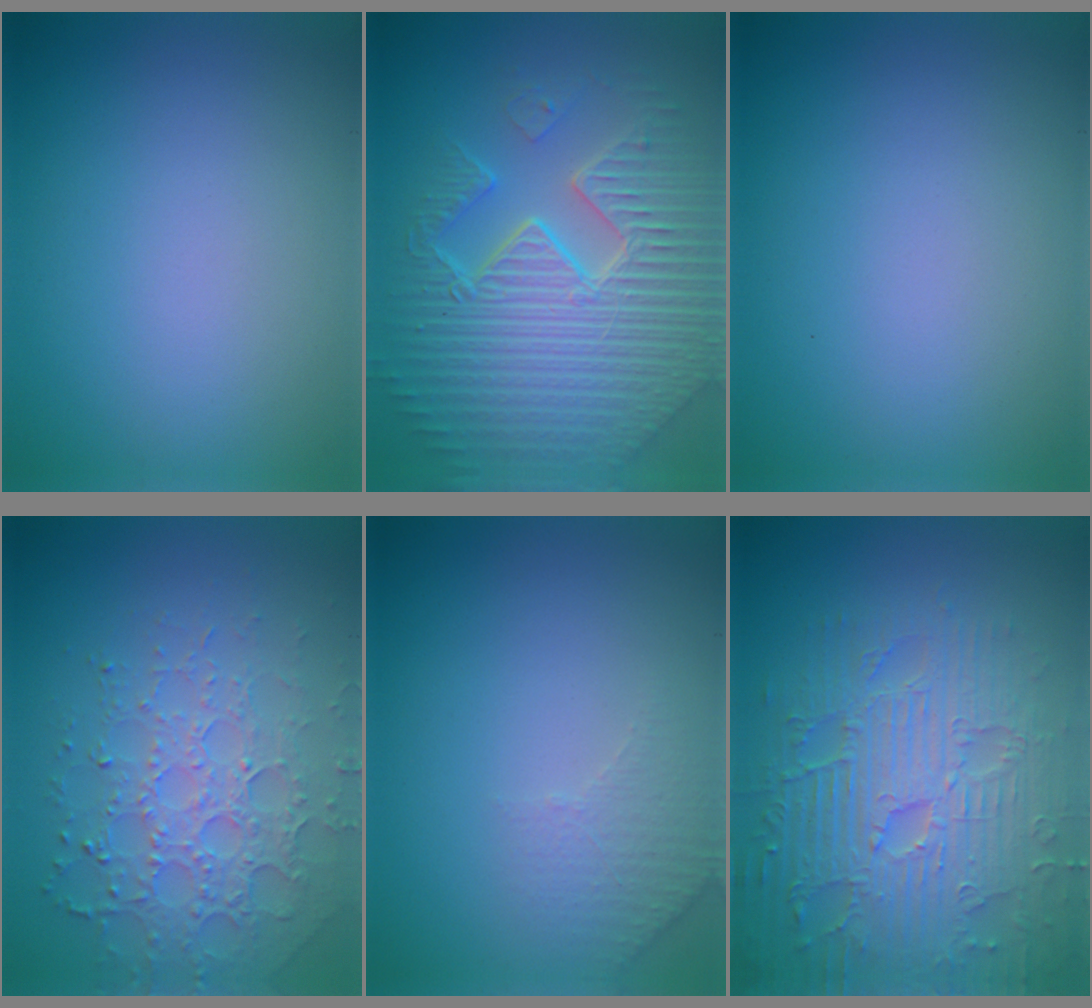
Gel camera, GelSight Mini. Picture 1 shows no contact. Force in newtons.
{"total": 10.8, "press": 6.9, "slide": 8.3}
{"total": 0.0}
{"total": 4.9, "press": 4.2, "slide": 2.4}
{"total": 2.1, "press": 2.0, "slide": 0.5}
{"total": 9.0, "press": 6.5, "slide": 6.2}